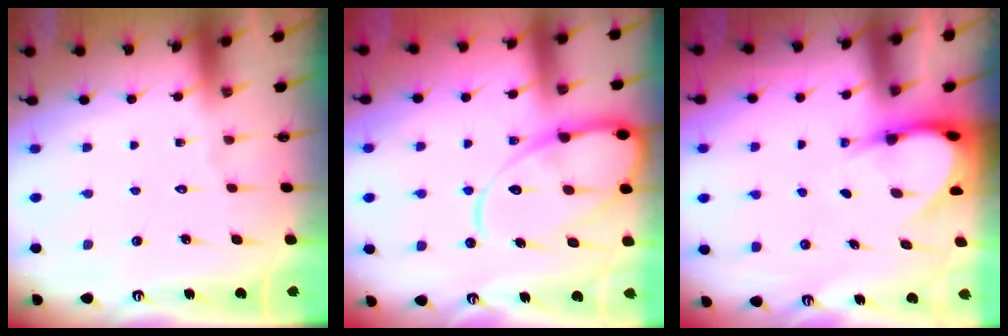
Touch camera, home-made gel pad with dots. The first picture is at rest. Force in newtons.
{"total": 14.8, "press": 14.7, "slide": 1.5}
{"total": 4.9, "press": 4.8, "slide": 0.7}